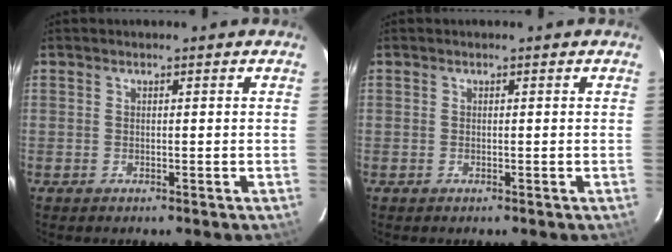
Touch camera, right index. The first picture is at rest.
{"total": 0.0}